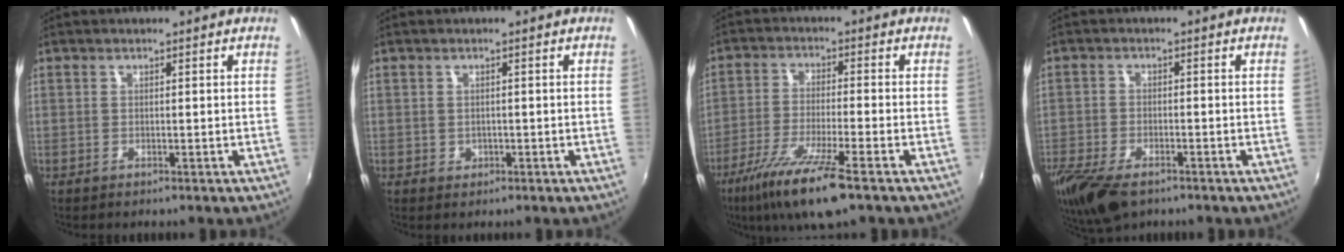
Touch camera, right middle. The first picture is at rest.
{"total": 1.2, "force": [-0.2, 1.1, 0.3], "torque": [-0.002, 0.000, 0.000]}
{"total": 12.1, "force": [-7.6, 1.1, 9.3], "torque": [-0.198, -0.034, -0.140]}
{"total": 12.1, "force": [-8.2, 5.3, 7.1], "torque": [-0.173, -0.039, -0.148]}